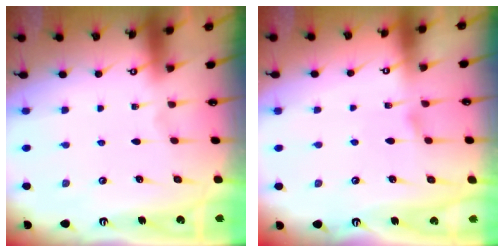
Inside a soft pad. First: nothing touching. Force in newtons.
{"total": 4.4, "press": 4.4, "slide": 0.5}